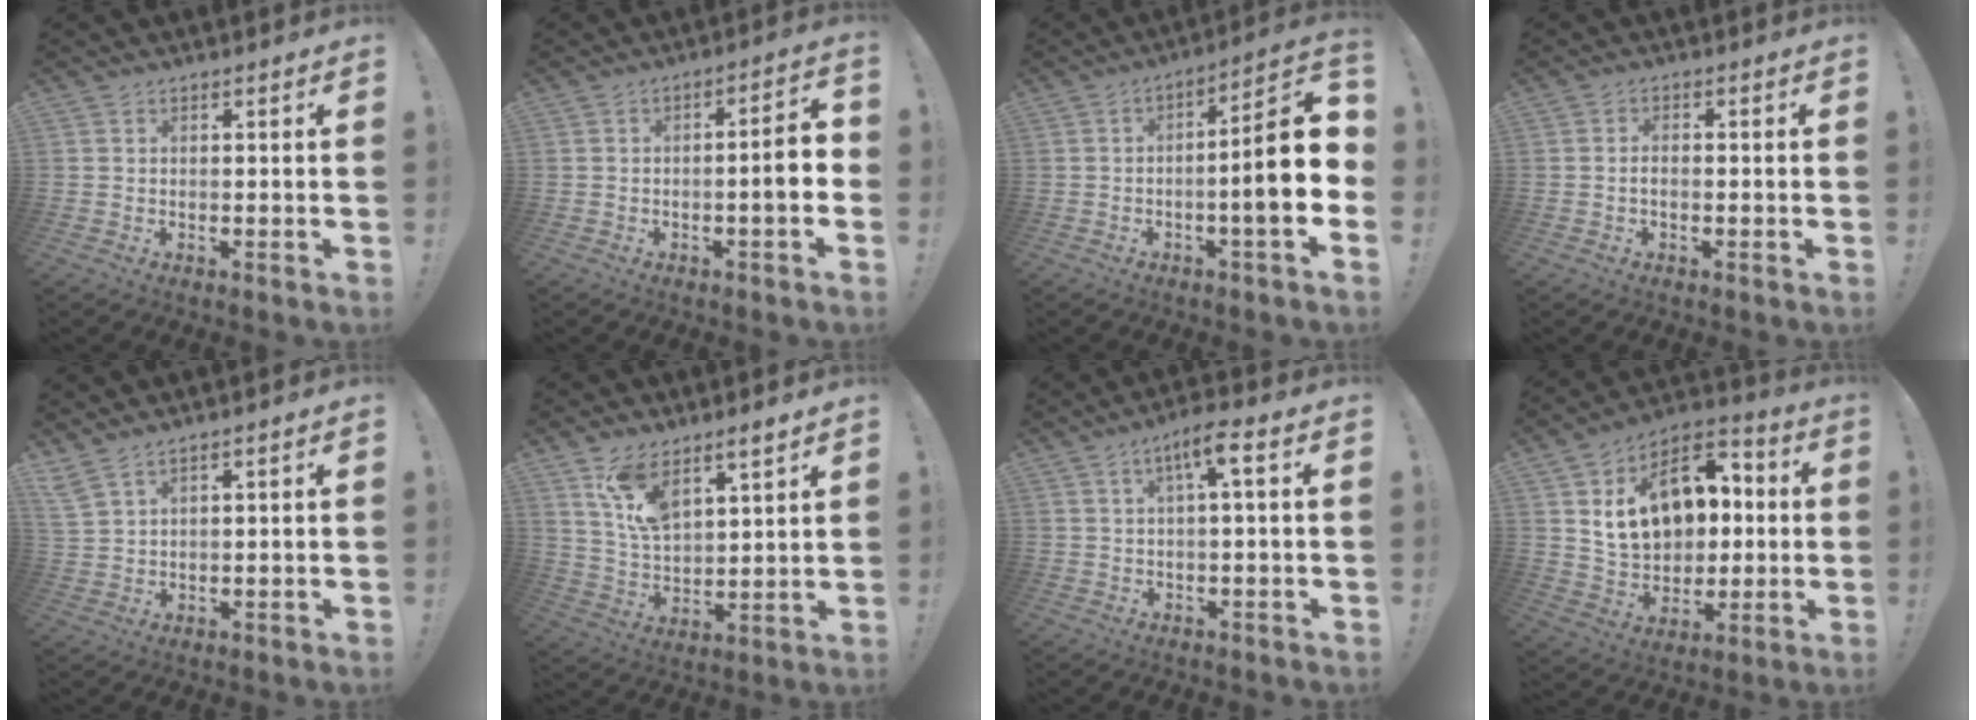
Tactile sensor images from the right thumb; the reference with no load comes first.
{"total": 6.6, "force": [-1.5, 0.5, 6.4], "torque": [-0.090, 0.001, -0.028]}
{"total": 15.4, "force": [-1.3, 2.5, 15.2], "torque": [-0.212, 0.001, -0.019]}
{"total": 1.6, "force": [-0.5, 0.8, 1.3], "torque": [-0.022, 0.006, -0.009]}
{"total": 4.8, "force": [3.9, 1.1, 2.6], "torque": [-0.055, -0.016, 0.075]}
{"total": 10.4, "force": [7.6, 3.9, 5.9], "torque": [-0.109, -0.037, 0.142]}
{"total": 6.0, "force": [1.4, 0.7, 5.8], "torque": [-0.103, 0.001, 0.017]}
{"total": 18.9, "force": [4.7, 13.8, 12.0], "torque": [-0.186, -0.007, 0.096]}